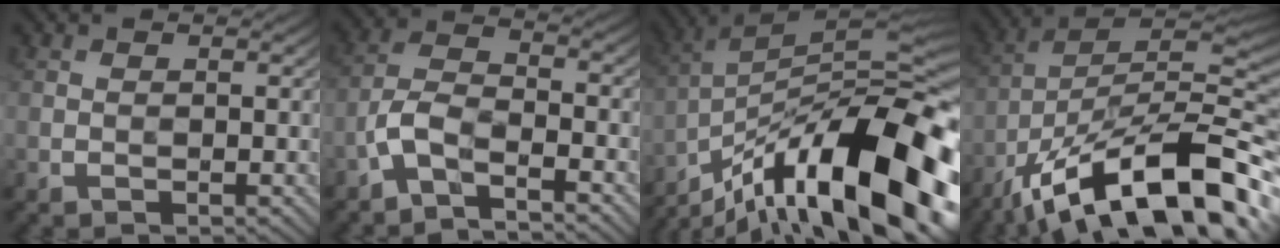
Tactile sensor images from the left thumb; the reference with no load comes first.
{"total": 5.3, "force": [-3.5, 1.7, 3.5], "torque": [-0.077, 0.003, -0.088]}
{"total": 20.1, "force": [-11.8, 5.3, 15.4], "torque": [-0.234, 0.026, -0.209]}
{"total": 19.4, "force": [-10.8, 6.3, 14.8], "torque": [-0.261, 0.007, -0.195]}